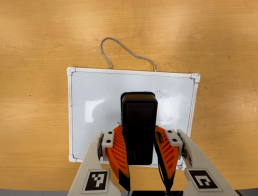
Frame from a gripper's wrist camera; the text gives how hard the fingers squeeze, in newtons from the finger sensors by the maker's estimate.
{"total": 9.6, "left": 8.0, "right": 11.1}